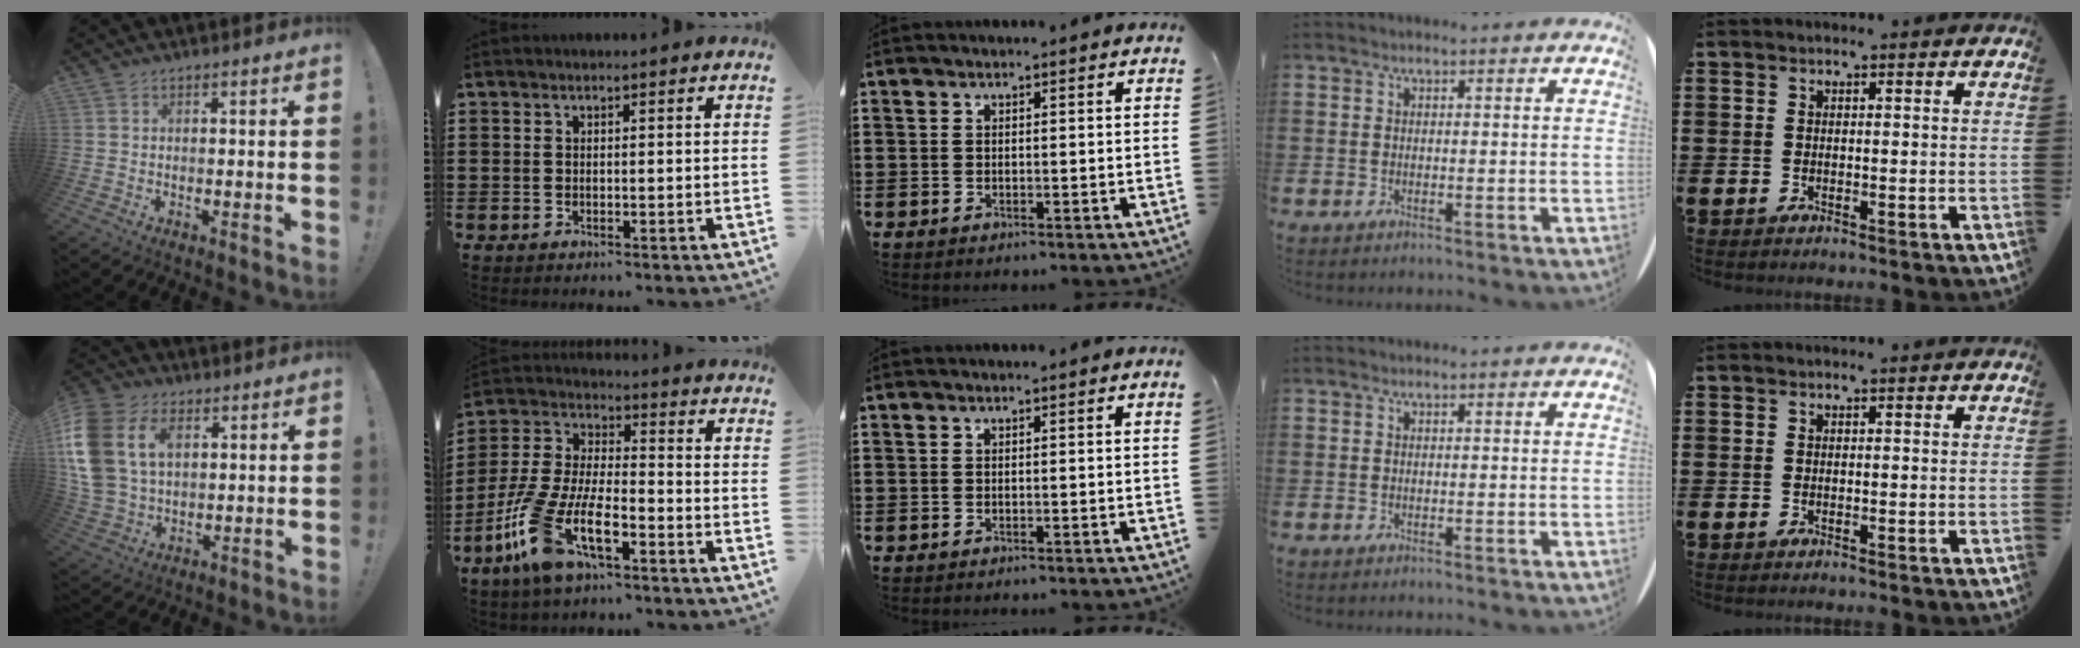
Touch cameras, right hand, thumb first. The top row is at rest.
{"thumb": {"total": 17.5, "force": [5.4, 12.3, 11.2], "torque": [-0.231, -0.009, 0.103]}, "index": {"total": 11.9, "force": [-6.5, 4.1, 9.1], "torque": [-0.231, -0.014, -0.135]}}